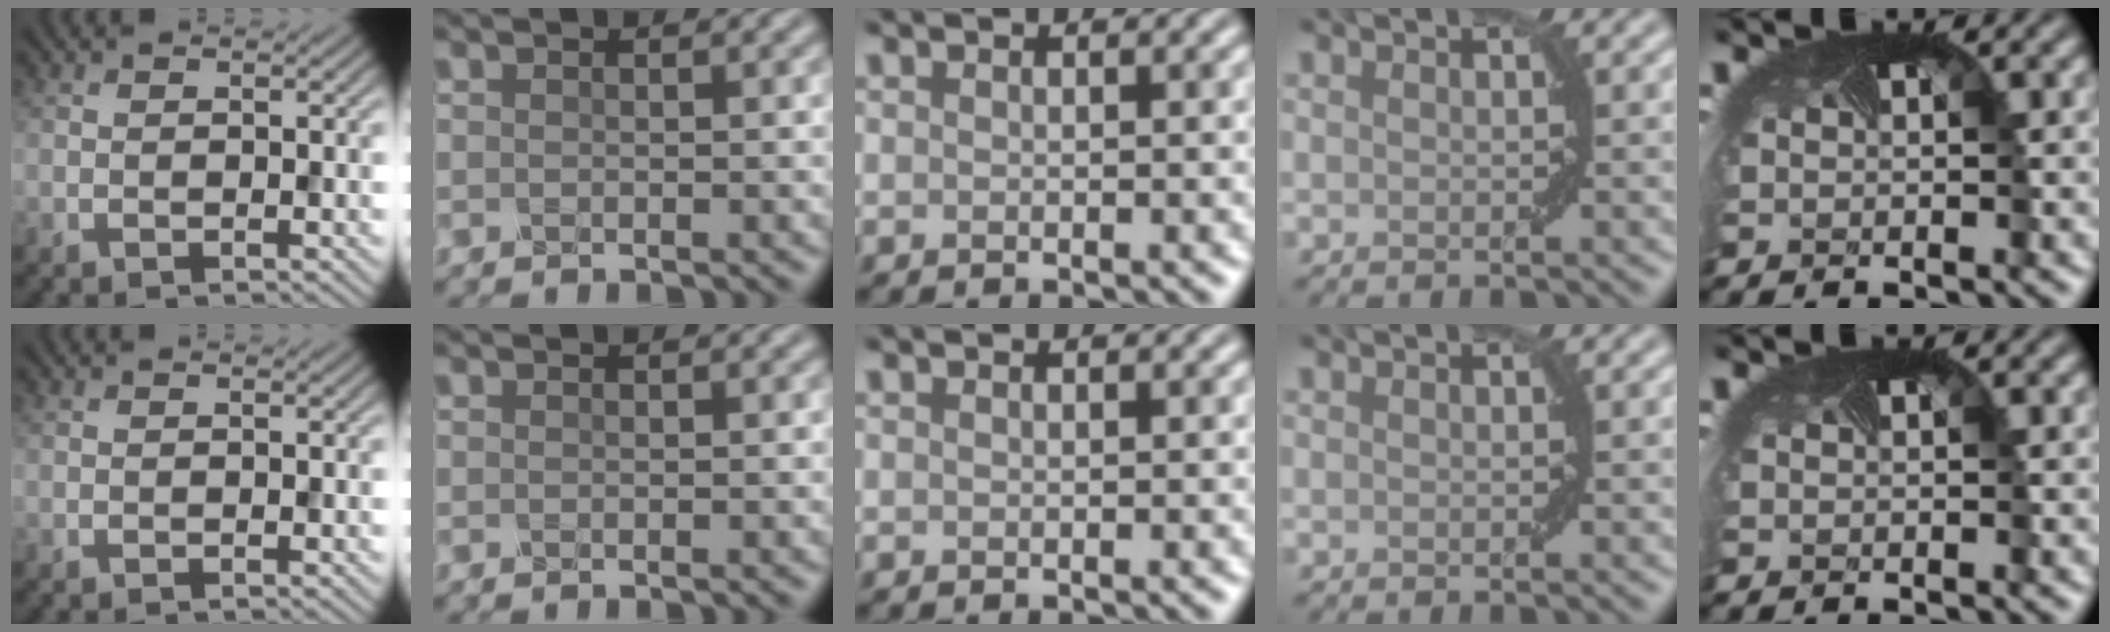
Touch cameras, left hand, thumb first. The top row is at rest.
{}